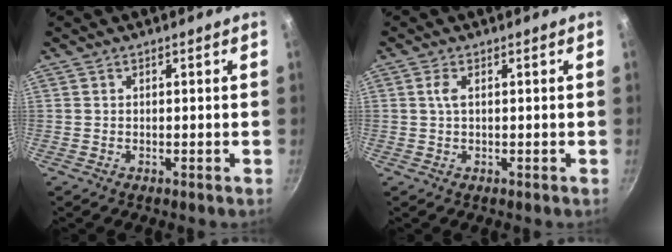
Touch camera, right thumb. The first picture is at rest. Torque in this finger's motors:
{"motor_torque": [0.80, 0.37, 0.78, -0.12, 0.08]}